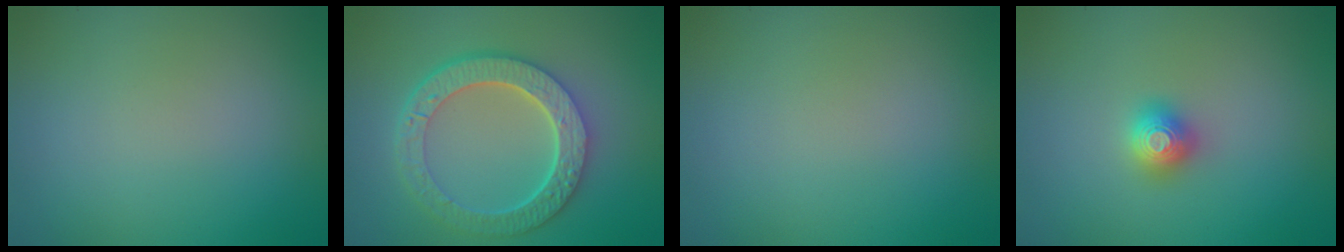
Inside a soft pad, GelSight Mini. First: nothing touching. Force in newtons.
{"total": 6.4, "press": 4.9, "slide": 4.2}
{"total": 0.0}
{"total": 2.0, "press": 2.0, "slide": 0.2}